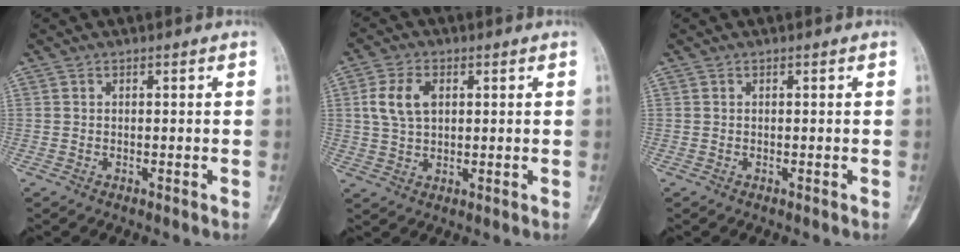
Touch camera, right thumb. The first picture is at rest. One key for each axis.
{"total": 6.9, "fx": 1.7, "fy": 4.3, "fz": 5.0, "tx": -0.101, "ty": 0.004, "tz": 0.033}
{"total": 0.0}